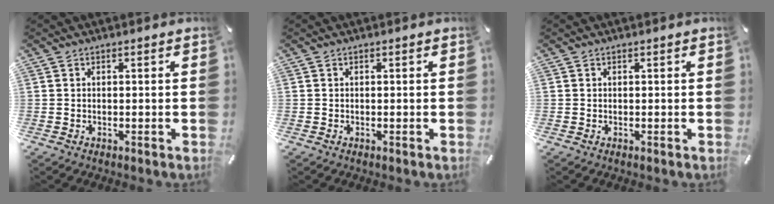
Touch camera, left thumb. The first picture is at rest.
{"total": 0.0}
{"total": 0.0}